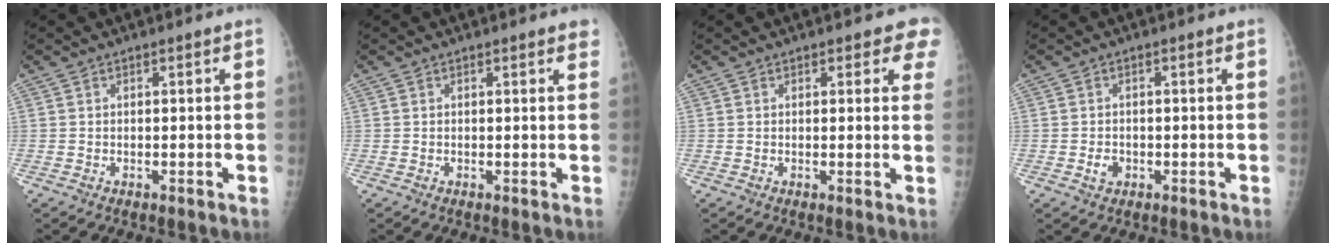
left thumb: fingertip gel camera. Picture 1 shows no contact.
{"total": 1.5, "force": [1.1, 0.4, 1.0], "torque": [-0.008, 0.002, 0.010]}
{"total": 4.2, "force": [3.0, 2.0, 2.1], "torque": [0.011, -0.009, 0.022]}
{"total": 2.1, "force": [-0.7, 1.7, 1.1], "torque": [-0.012, 0.003, -0.010]}